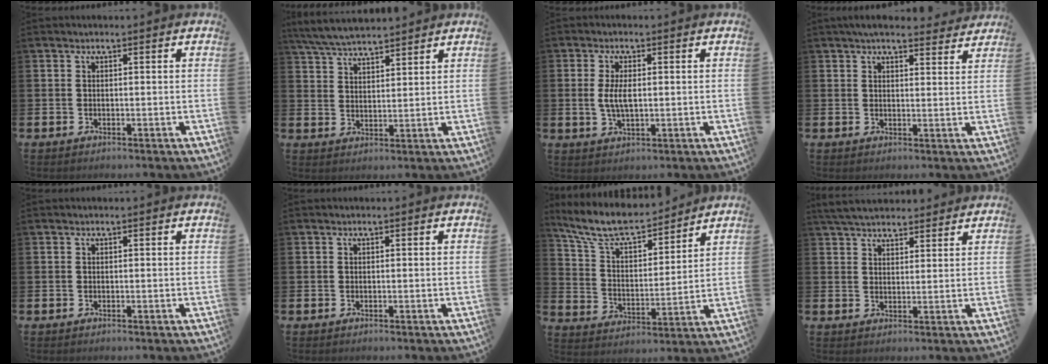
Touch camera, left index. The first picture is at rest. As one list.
[{"total": 5.8, "force": [5.5, 0.7, 1.4], "torque": [-0.045, -0.022, 0.101]}, {"total": 3.8, "force": [0.3, 1.7, 3.4], "torque": [-0.060, 0.003, 0.002]}, {"total": 4.7, "force": [4.3, 1.1, 1.3], "torque": [-0.020, -0.019, 0.077]}, {"total": 0.0}, {"total": 0.0}, {"total": 9.1, "force": [8.3, 2.1, 3.1], "torque": [-0.098, -0.050, 0.147]}, {"total": 4.8, "force": [4.5, 1.2, 1.0], "torque": [-0.034, -0.012, 0.085]}]